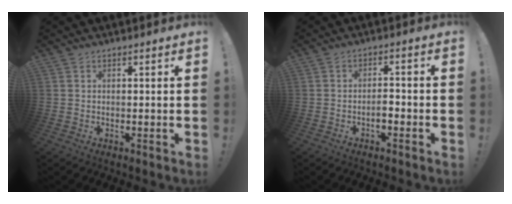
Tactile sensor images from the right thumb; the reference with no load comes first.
{"total": 3.3, "force": [-1.5, 1.4, 2.6], "torque": [-0.042, 0.005, -0.026]}